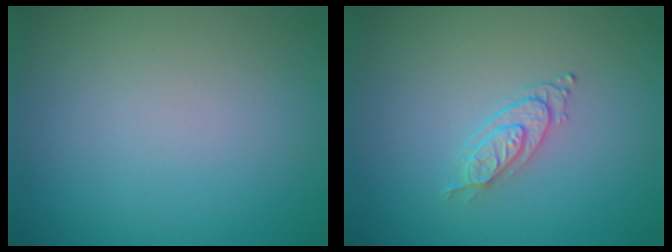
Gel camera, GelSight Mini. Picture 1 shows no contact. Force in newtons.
{"total": 2.0, "press": 1.4, "slide": 1.4}